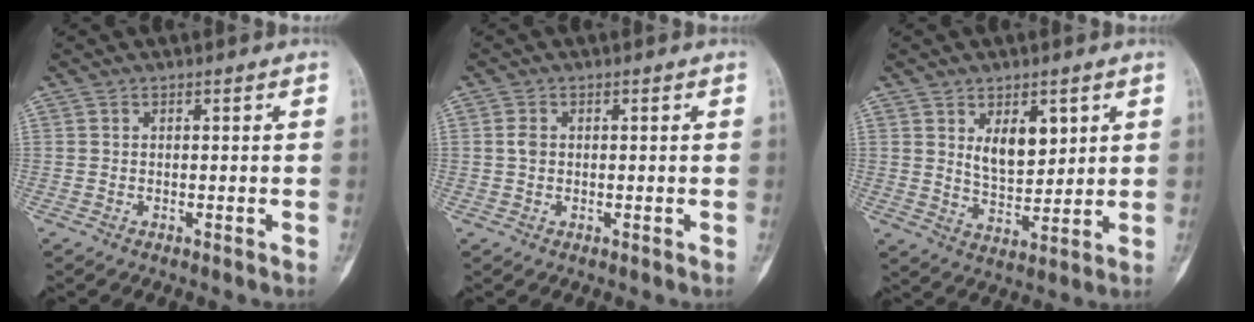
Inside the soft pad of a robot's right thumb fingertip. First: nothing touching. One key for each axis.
{"total": 1.8, "fx": 0.1, "fy": 1.4, "fz": 1.1, "tx": -0.021, "ty": 0.002, "tz": 0.001}
{"total": 8.0, "fx": 3.1, "fy": 4.5, "fz": 5.8, "tx": -0.067, "ty": -0.029, "tz": 0.060}